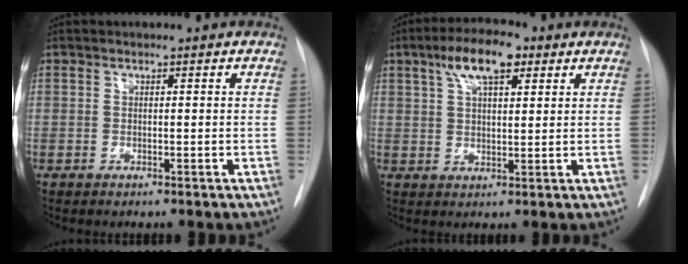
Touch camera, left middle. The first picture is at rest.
{"total": 8.2, "force": [4.3, 2.7, 6.4], "torque": [-0.120, 0.020, 0.075]}